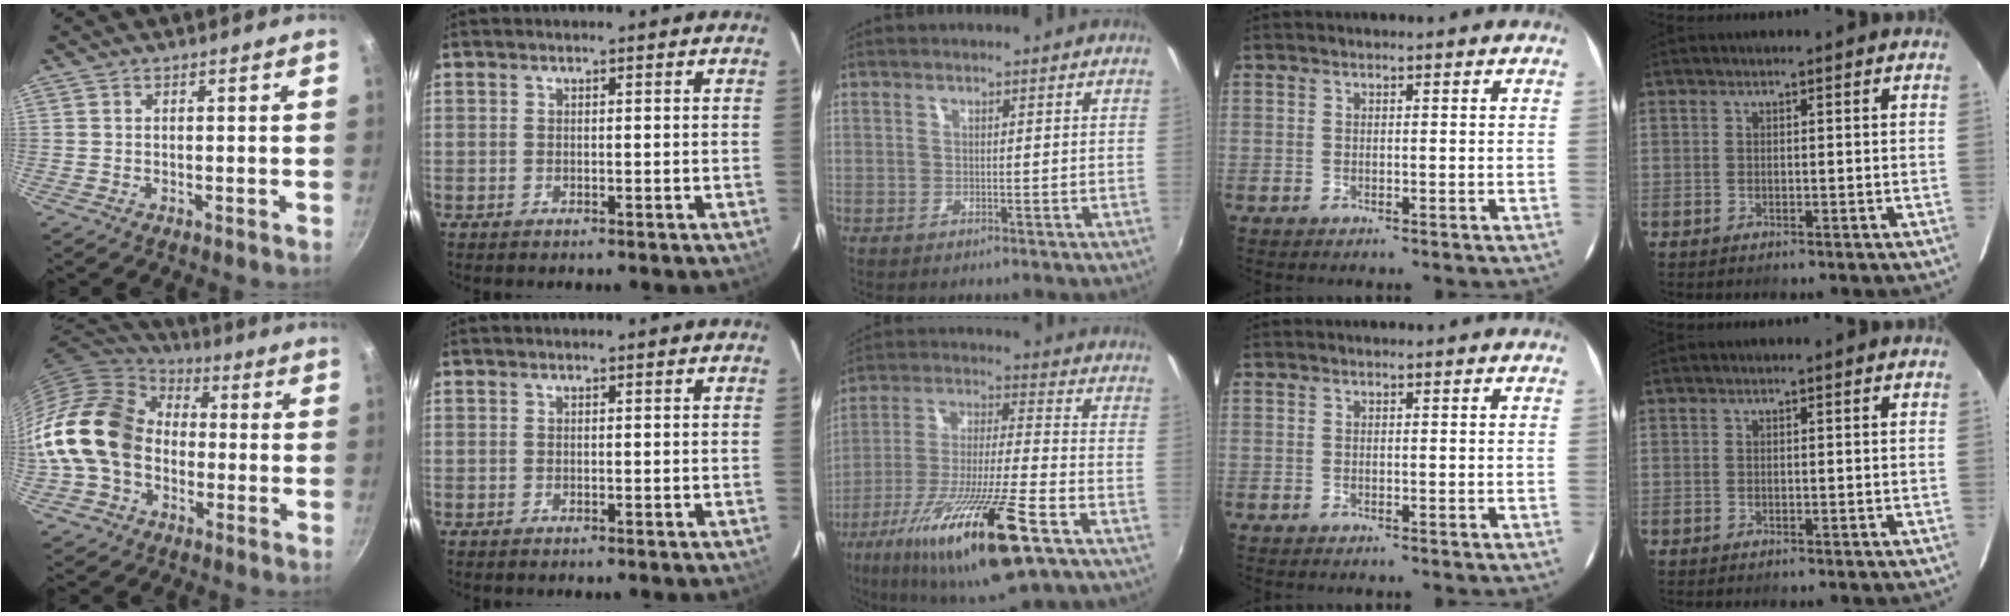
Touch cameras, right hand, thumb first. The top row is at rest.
{"thumb": {"total": 18.1, "force": [-1.9, 13.9, 11.5], "torque": [-0.192, 0.049, -0.049]}, "middle": {"total": 22.6, "force": [-12.0, 3.7, 18.9], "torque": [-0.352, -0.052, -0.211]}}